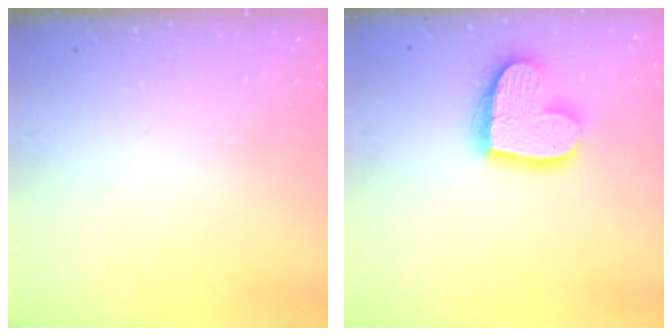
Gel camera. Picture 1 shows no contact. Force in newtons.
{"total": 16.2, "press": 16.1, "slide": 1.5}